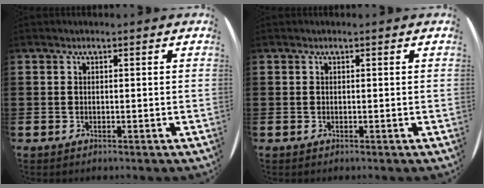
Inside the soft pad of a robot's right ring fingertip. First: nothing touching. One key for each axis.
{"total": 0.0}